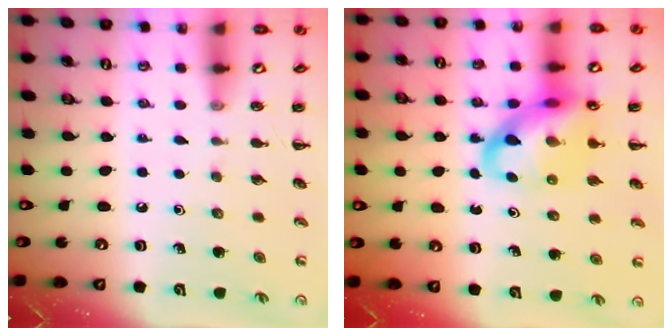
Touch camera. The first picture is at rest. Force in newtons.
{"total": 14.6, "press": 14.2, "slide": 3.6}